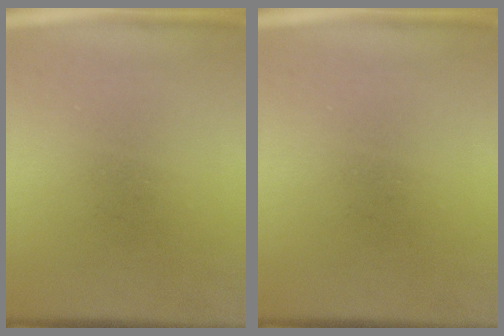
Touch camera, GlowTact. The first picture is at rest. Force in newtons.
{"total": 0.0}